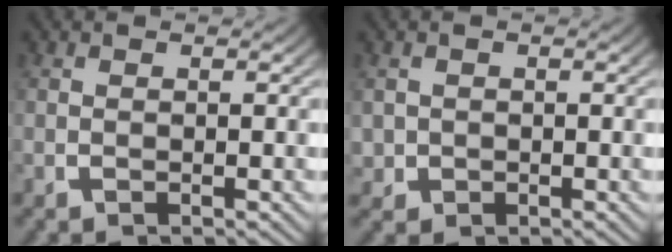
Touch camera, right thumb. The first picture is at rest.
{"total": 2.0, "force": [-0.2, 1.9, 0.5], "torque": [-0.016, -0.017, 0.004]}